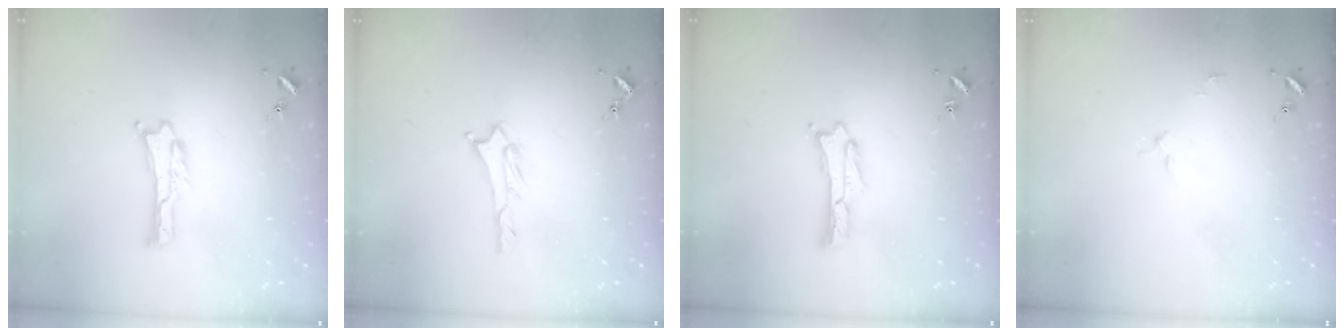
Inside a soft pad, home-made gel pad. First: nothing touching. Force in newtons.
{"total": 0.8, "press": 0.8, "slide": 0.1}
{"total": 0.0}
{"total": 2.0, "press": 2.0, "slide": 0.1}